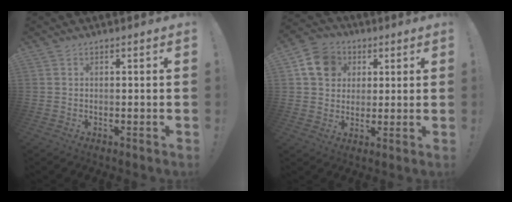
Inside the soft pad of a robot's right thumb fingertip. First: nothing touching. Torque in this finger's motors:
{"motor_torque": [1.24, 1.21, 0.68, 0.16, 0.03]}